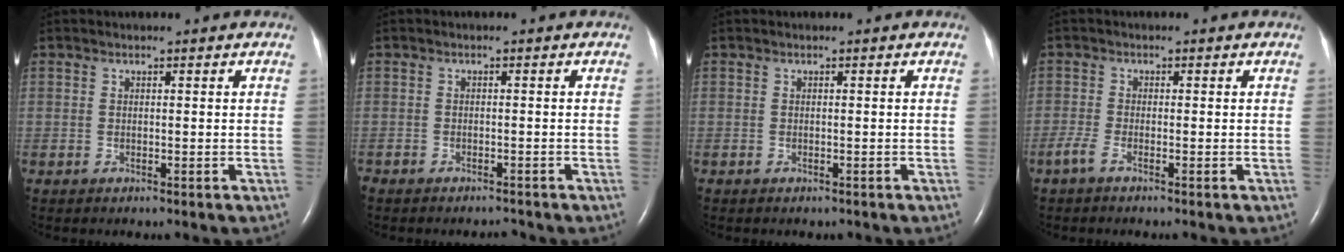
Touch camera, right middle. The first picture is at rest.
{"total": 1.9, "force": [-1.8, 0.4, 0.3], "torque": [-0.007, -0.005, -0.027]}
{"total": 0.6, "force": [-0.5, 0.3, 0.2], "torque": [-0.009, 0.000, -0.008]}
{"total": 1.1, "force": [-0.8, 0.1, 0.8], "torque": [-0.023, -0.003, -0.018]}